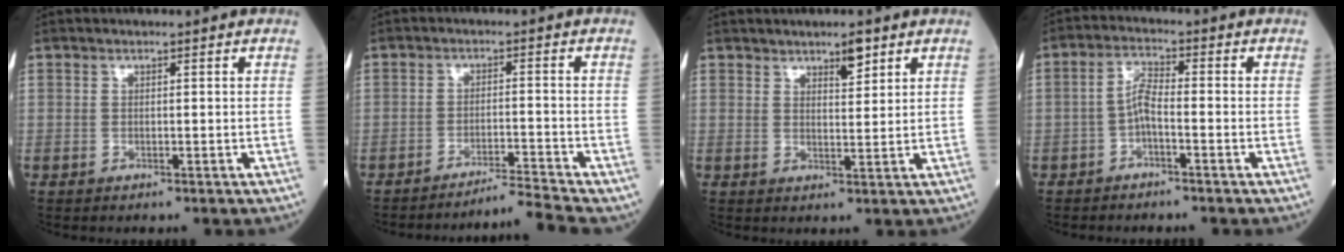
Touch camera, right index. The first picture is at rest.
{"total": 5.1, "force": [-4.4, -2.6, -0.4], "torque": [0.004, -0.007, -0.069]}
{"total": 3.1, "force": [2.3, 0.8, 1.9], "torque": [-0.032, 0.001, 0.040]}
{"total": 3.4, "force": [-1.3, 0.8, 3.0], "torque": [-0.060, 0.009, -0.024]}